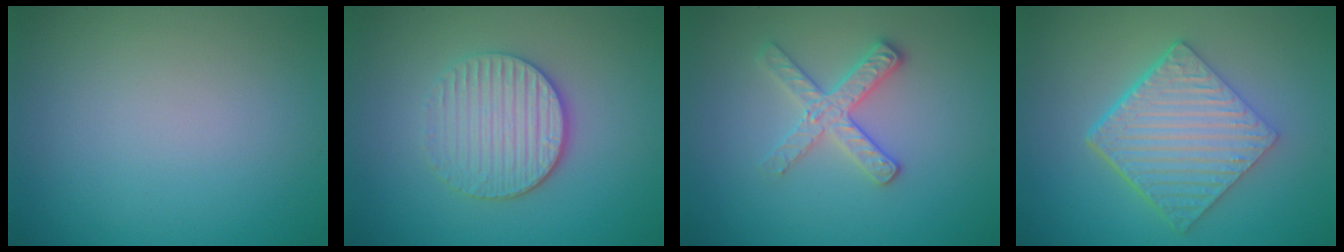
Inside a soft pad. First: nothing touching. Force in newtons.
{"total": 3.9, "press": 3.4, "slide": 1.9}
{"total": 2.7, "press": 2.6, "slide": 0.9}
{"total": 6.6, "press": 4.7, "slide": 4.7}